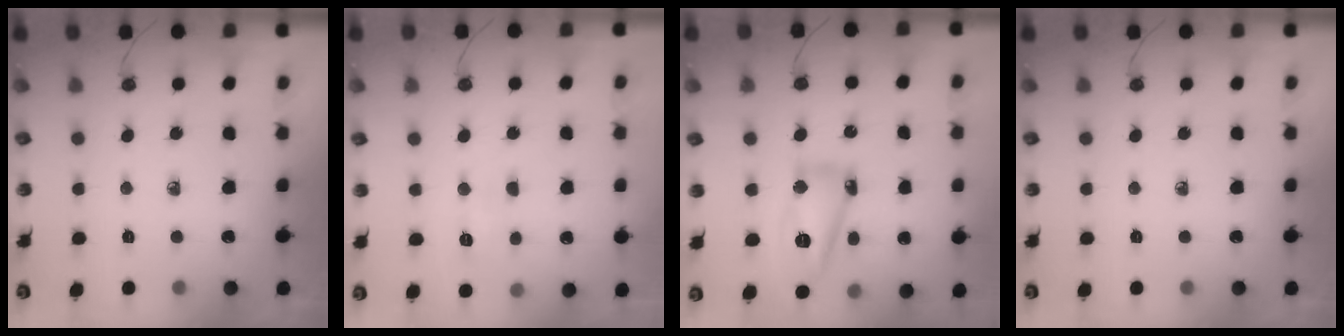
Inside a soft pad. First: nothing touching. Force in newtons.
{"total": 3.9, "press": 3.8, "slide": 0.5}
{"total": 13.0, "press": 12.9, "slide": 1.5}
{"total": 0.0}